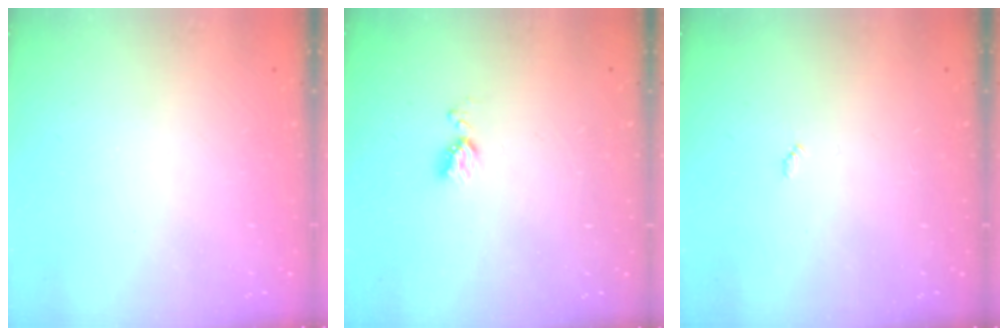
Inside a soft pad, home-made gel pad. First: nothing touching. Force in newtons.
{"total": 4.9, "press": 4.8, "slide": 0.5}
{"total": 3.0, "press": 3.0, "slide": 0.4}